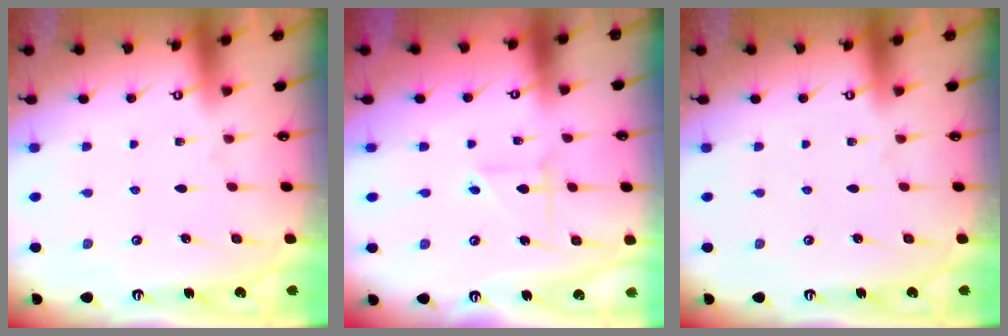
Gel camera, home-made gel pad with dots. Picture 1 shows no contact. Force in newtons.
{"total": 2.4, "press": 2.4, "slide": 0.2}
{"total": 0.0}